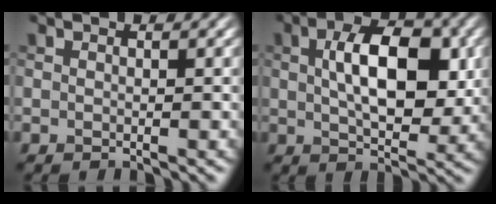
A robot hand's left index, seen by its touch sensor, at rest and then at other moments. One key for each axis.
{"total": 8.2, "fx": 1.4, "fy": 4.2, "fz": 6.9, "tx": -0.110, "ty": 0.007, "tz": 0.024}